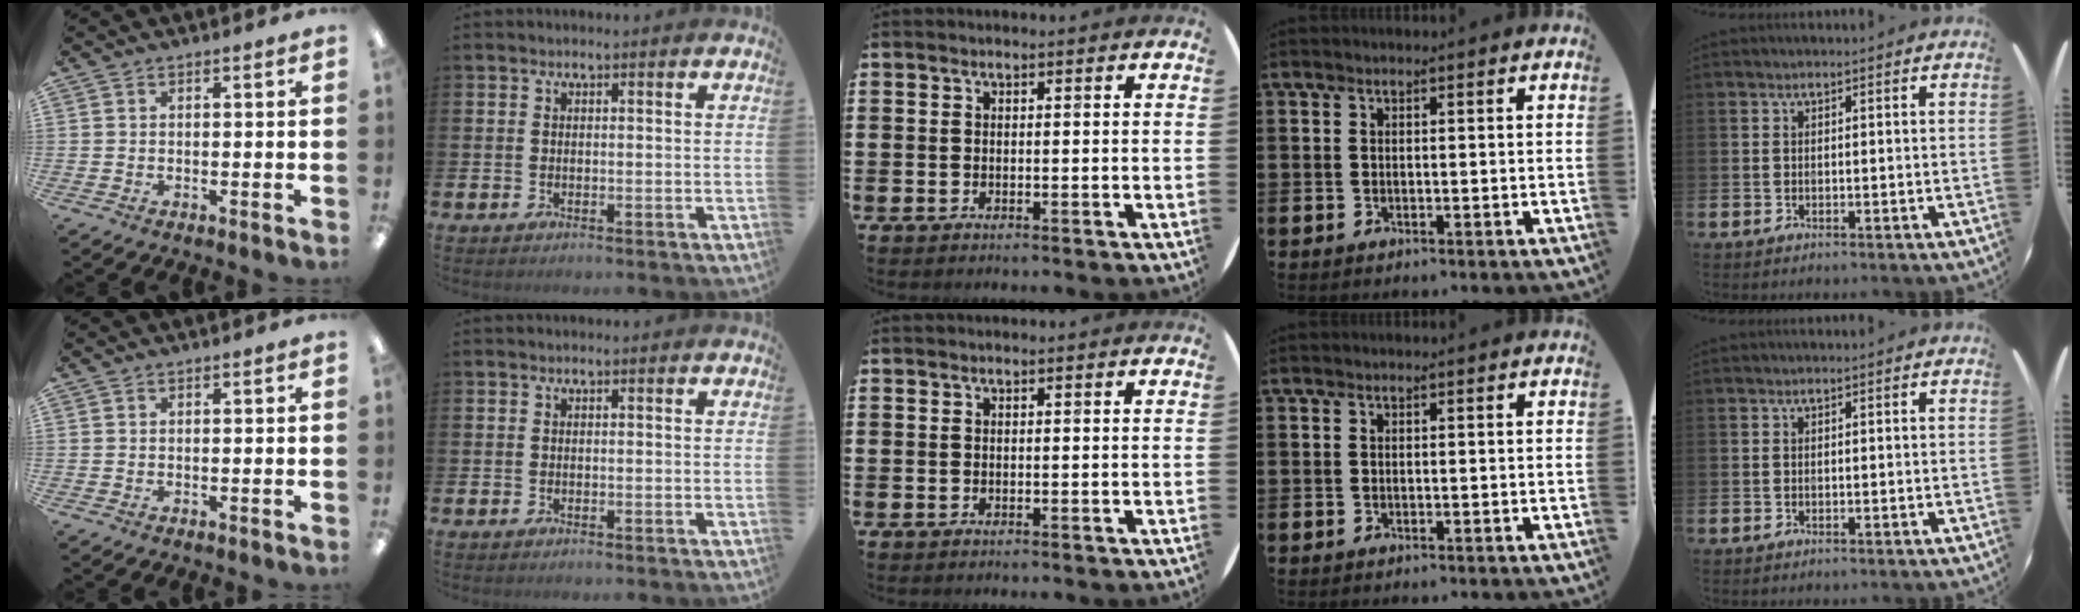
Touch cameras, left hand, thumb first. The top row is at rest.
{}